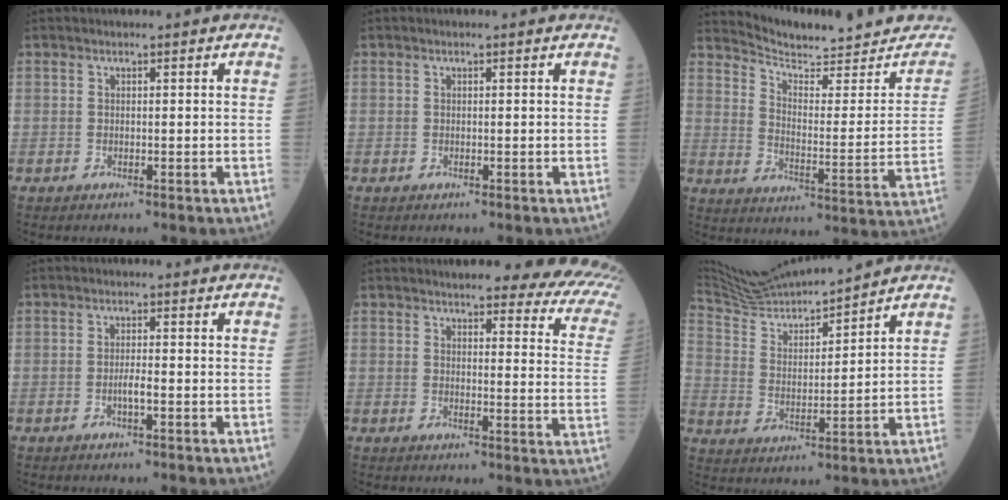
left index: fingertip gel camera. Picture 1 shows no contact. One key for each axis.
{"total": 0.0}
{"total": 17.9, "fx": 17.3, "fy": 2.8, "fz": 3.7, "tx": -0.047, "ty": -0.069, "tz": 0.220}
{"total": 1.7, "fx": -1.2, "fy": 0.1, "fz": 1.2, "tx": -0.025, "ty": -0.006, "tz": -0.022}
{"total": 17.3, "fx": 14.4, "fy": 3.2, "fz": 9.1, "tx": -0.094, "ty": -0.029, "tz": 0.141}
{"total": 13.2, "fx": 12.7, "fy": -0.4, "fz": 3.6, "tx": -0.082, "ty": 0.006, "tz": 0.239}